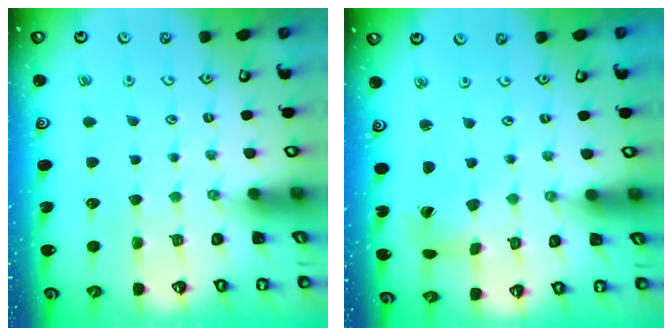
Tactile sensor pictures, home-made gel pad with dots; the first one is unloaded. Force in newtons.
{"total": 2.0, "press": 2.0, "slide": 0.3}